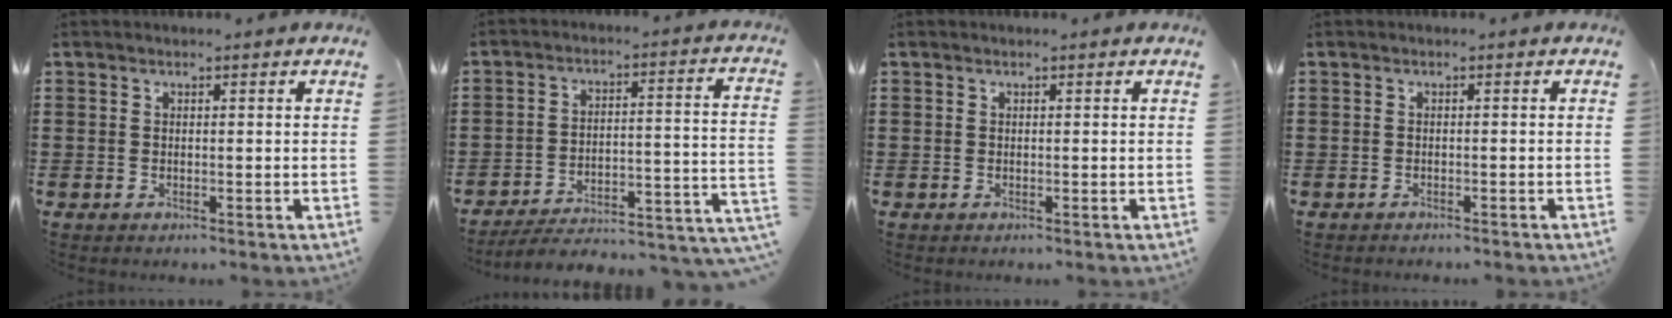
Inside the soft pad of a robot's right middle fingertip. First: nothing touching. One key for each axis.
{"total": 3.5, "fx": -3.2, "fy": 0.4, "fz": 1.4, "tx": -0.029, "ty": -0.023, "tz": -0.070}
{"total": 0.0}
{"total": 0.5, "fx": -0.5, "fy": 0.0, "fz": 0.0, "tx": -0.003, "ty": -0.002, "tz": -0.010}